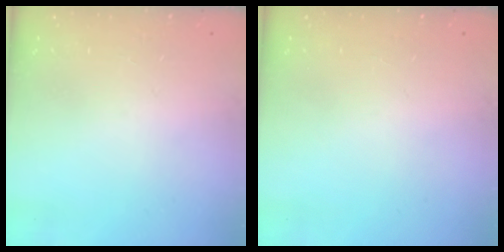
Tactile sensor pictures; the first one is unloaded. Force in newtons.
{"total": 0.0}